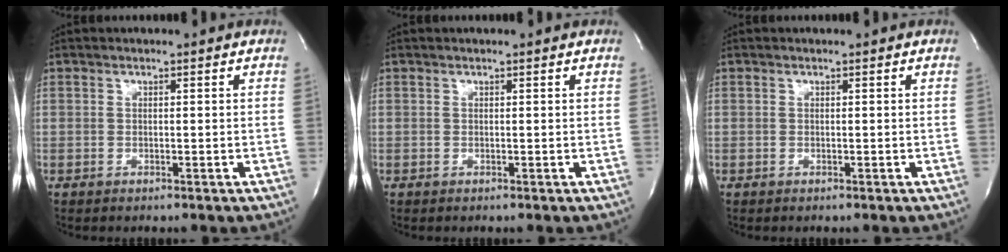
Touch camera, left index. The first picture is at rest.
{"total": 0.0}
{"total": 0.0}